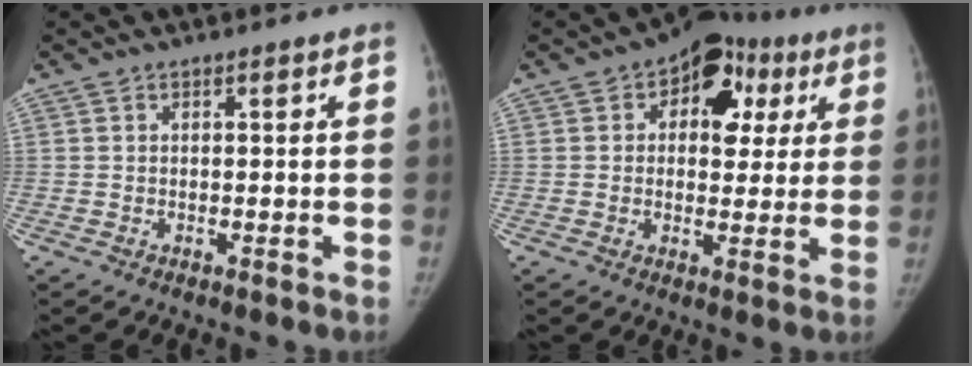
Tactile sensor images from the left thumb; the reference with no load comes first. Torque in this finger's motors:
{"motor_torque": [1.15, 1.06, 0.86, -0.41, 0.26]}